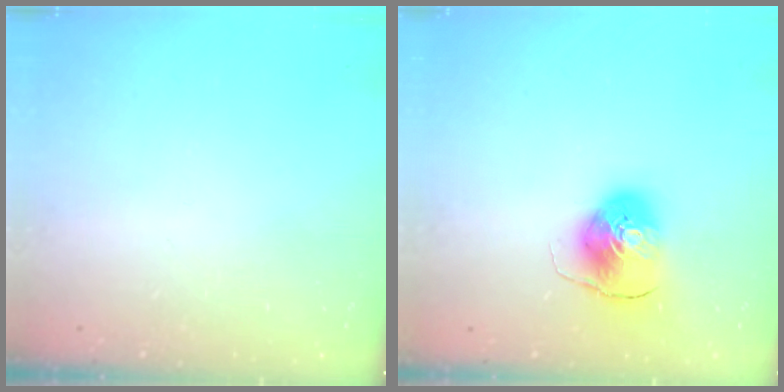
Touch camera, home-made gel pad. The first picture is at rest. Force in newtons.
{"total": 9.7, "press": 9.6, "slide": 1.3}